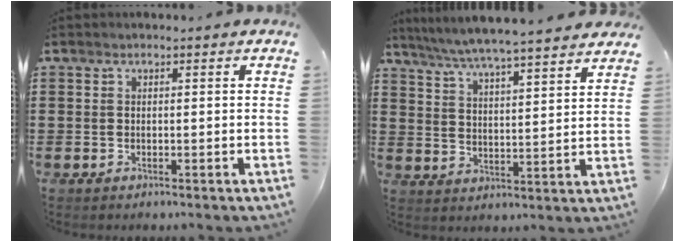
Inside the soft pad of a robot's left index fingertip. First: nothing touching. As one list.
[{"total": 5.6, "force": [5.3, -0.6, 1.9], "torque": [-0.061, -0.037, 0.088]}]